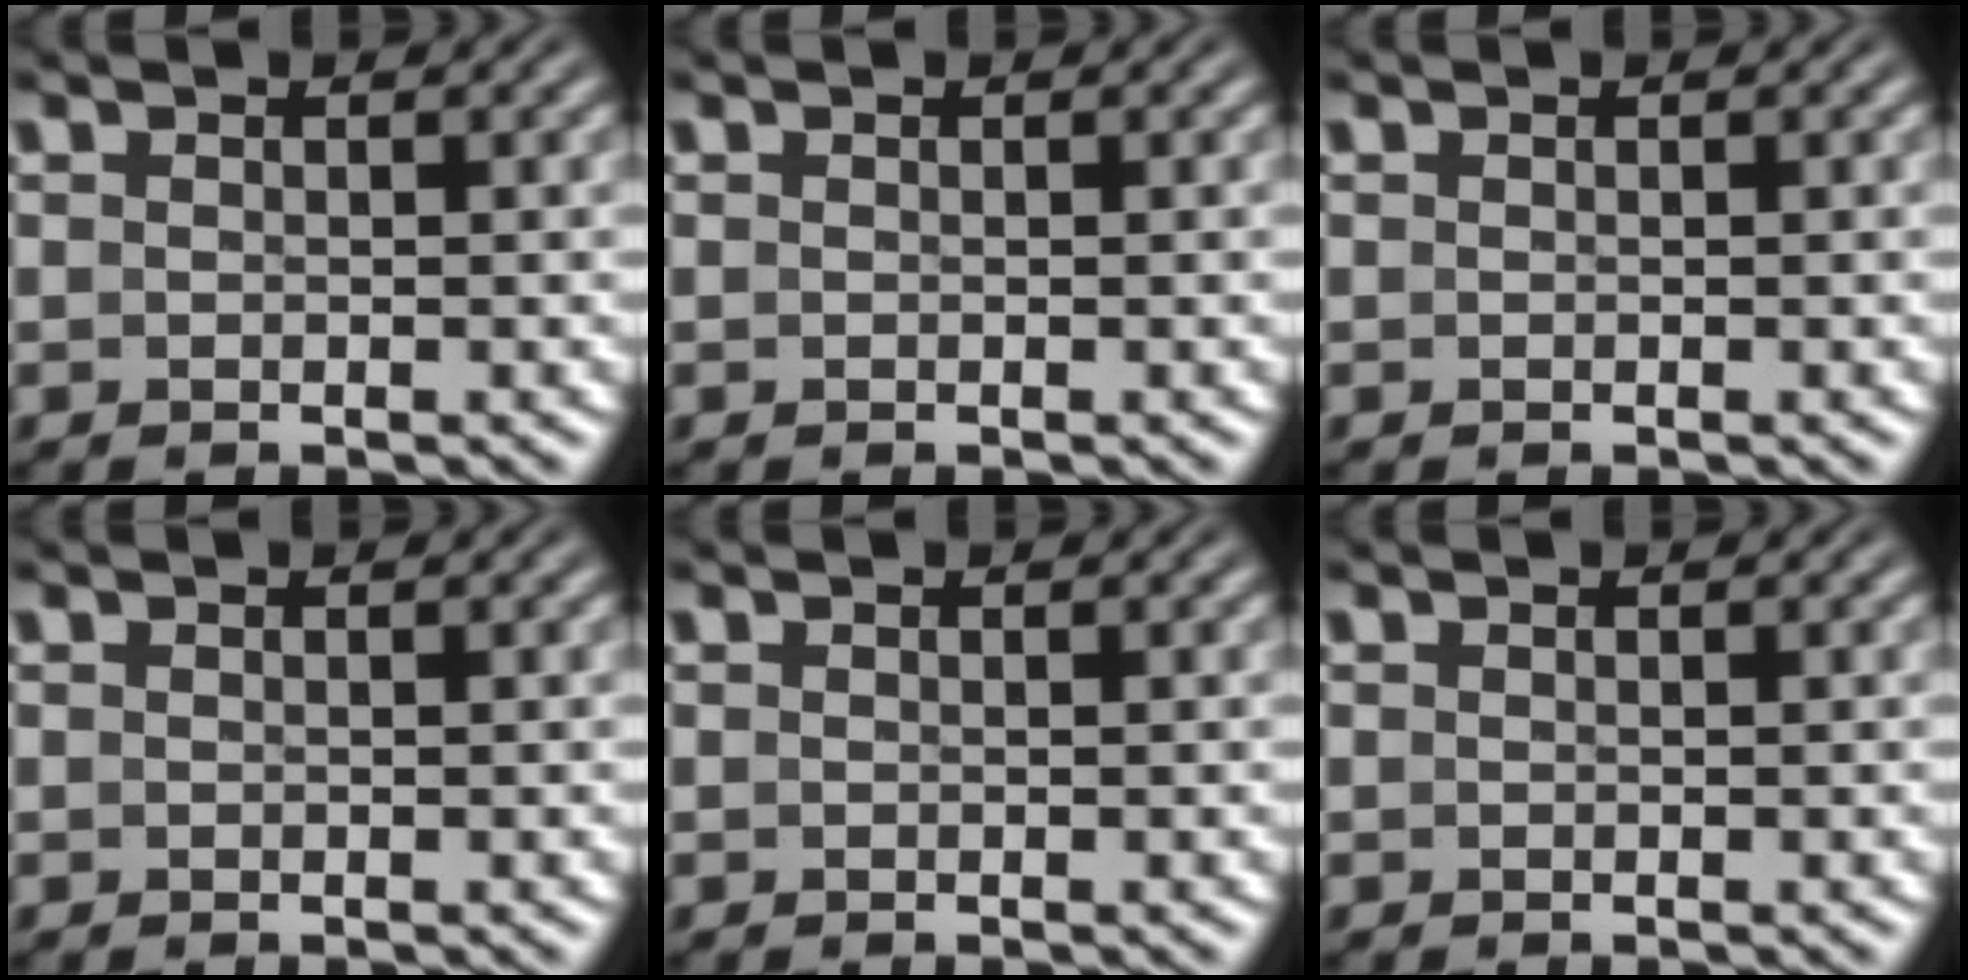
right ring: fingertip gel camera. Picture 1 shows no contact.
{"total": 0.0}
{"total": 0.0}
{"total": 0.0}
{"total": 0.0}
{"total": 0.0}